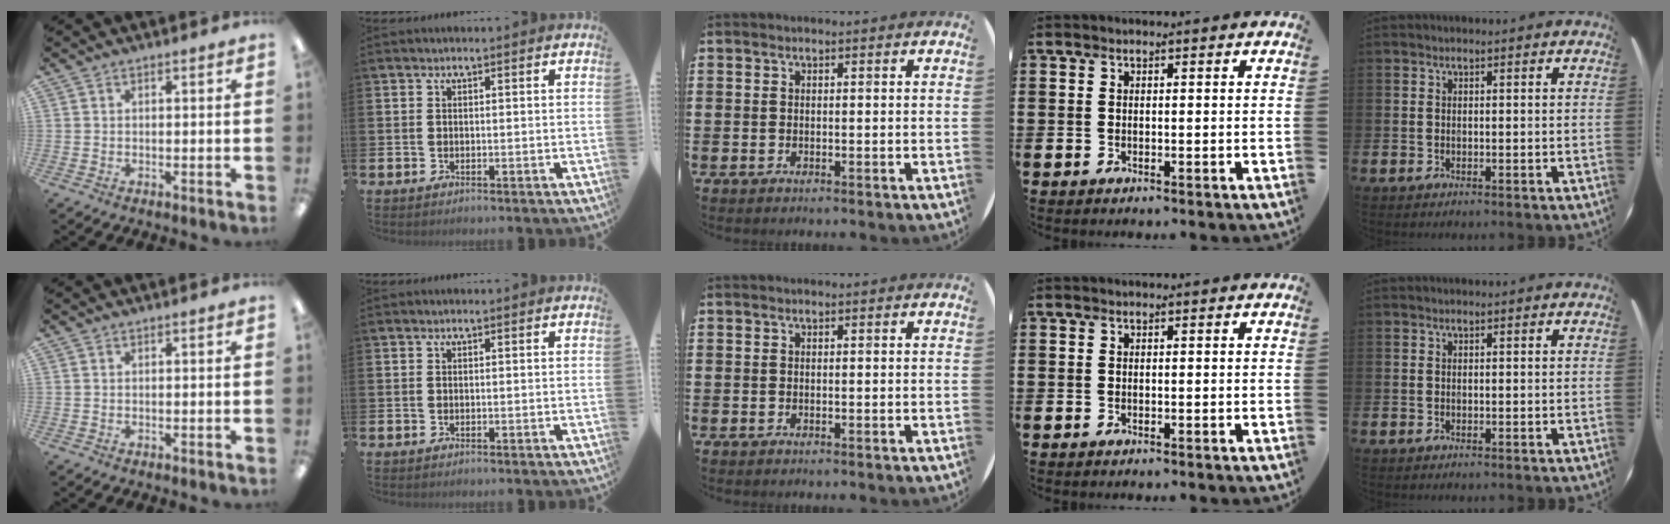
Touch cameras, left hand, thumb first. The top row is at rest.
{}